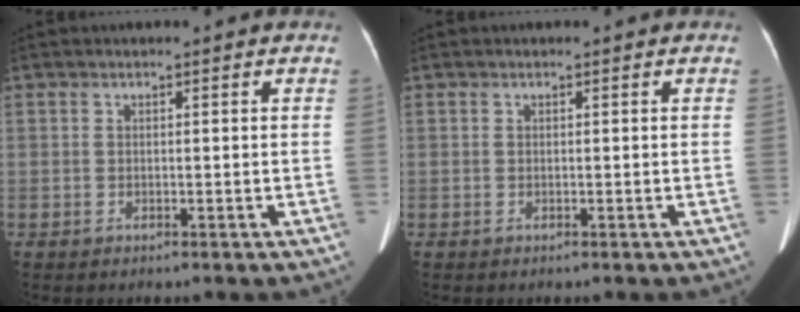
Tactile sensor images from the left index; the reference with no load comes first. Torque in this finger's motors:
{"motor_torque": [0.00, 0.00, 0.00, 0.00]}